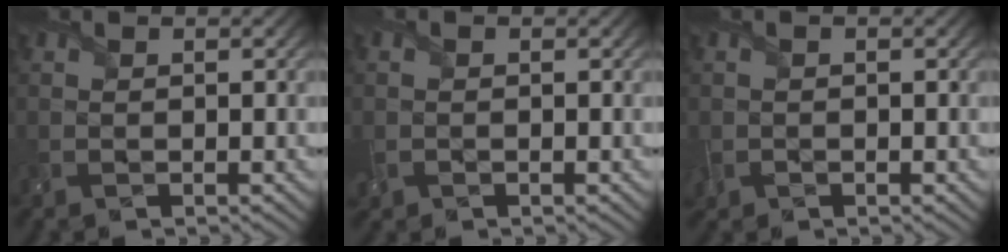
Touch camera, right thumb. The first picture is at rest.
{"total": 1.4, "force": [-0.3, 1.2, 0.7], "torque": [-0.020, -0.002, -0.006]}
{"total": 1.2, "force": [-0.4, 0.9, 0.6], "torque": [-0.019, -0.004, -0.007]}